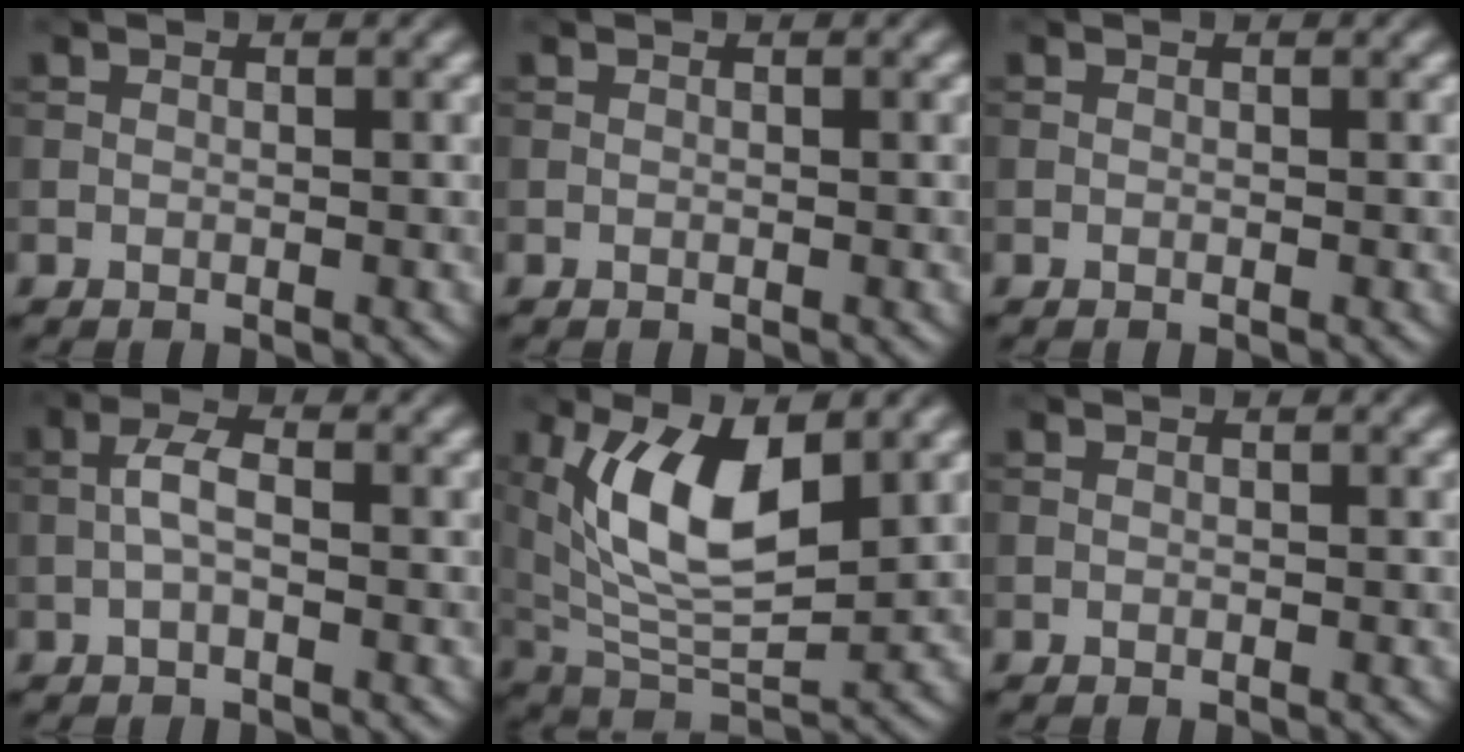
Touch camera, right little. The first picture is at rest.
{"total": 0.0}
{"total": 0.0}
{"total": 2.3, "force": [-0.5, 0.9, 2.1], "torque": [-0.043, 0.007, -0.016]}
{"total": 9.1, "force": [2.7, 4.3, 7.5], "torque": [-0.151, -0.009, 0.050]}
{"total": 0.0}